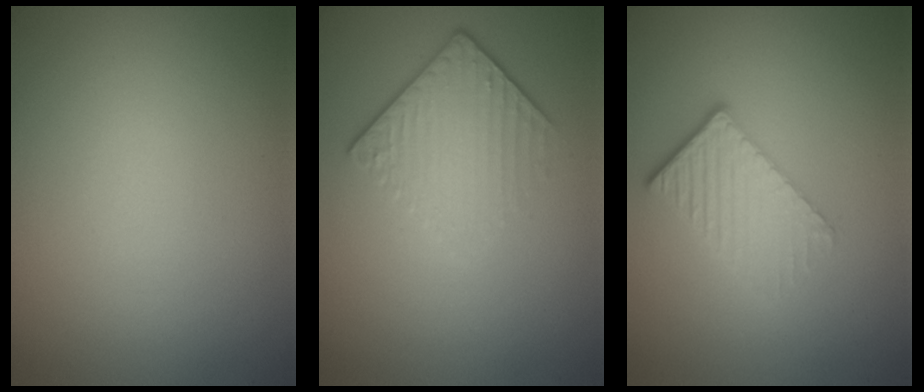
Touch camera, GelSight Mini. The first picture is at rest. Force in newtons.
{"total": 4.3, "press": 2.8, "slide": 3.3}
{"total": 3.2, "press": 2.8, "slide": 1.5}